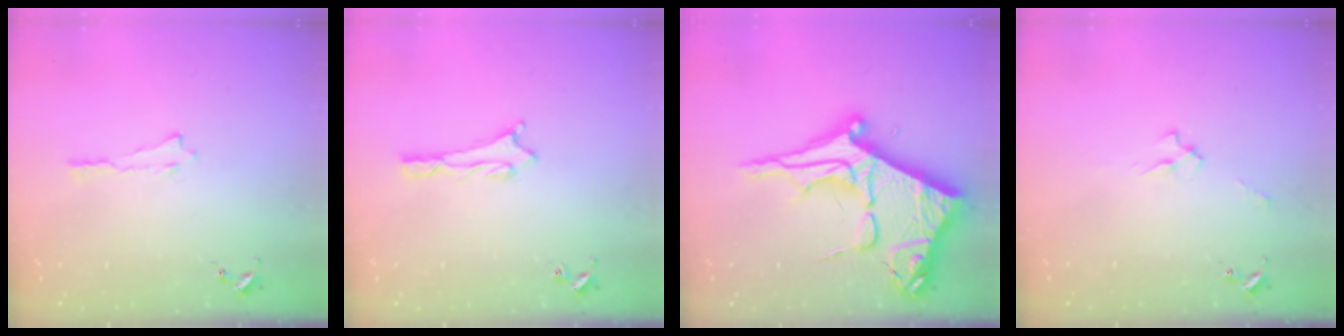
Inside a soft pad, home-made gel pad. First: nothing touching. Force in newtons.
{"total": 0.7, "press": 0.7, "slide": 0.2}
{"total": 12.4, "press": 12.4, "slide": 1.4}
{"total": 2.4, "press": 2.4, "slide": 0.4}